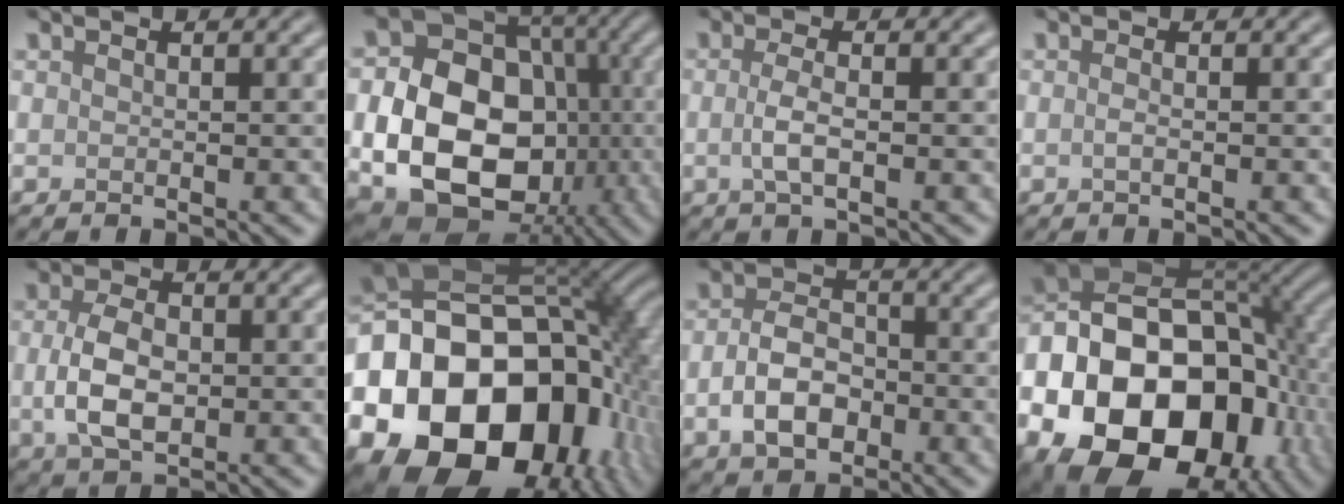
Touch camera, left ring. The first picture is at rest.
{"total": 13.9, "force": [-2.7, 10.4, 8.8], "torque": [-0.146, -0.020, -0.052]}
{"total": 2.3, "force": [-0.2, 0.7, 2.2], "torque": [-0.047, -0.001, -0.009]}
{"total": 0.7, "force": [-0.2, 0.2, 0.7], "torque": [-0.016, -0.001, -0.004]}
{"total": 4.8, "force": [-0.2, 3.0, 3.8], "torque": [-0.081, -0.001, -0.003]}
{"total": 21.9, "force": [-6.7, 15.8, 13.7], "torque": [-0.271, -0.014, -0.115]}
{"total": 4.8, "force": [-1.3, 3.1, 3.4], "torque": [-0.065, 0.000, -0.030]}
{"total": 20.2, "force": [-6.9, 14.0, 12.8], "torque": [-0.238, -0.006, -0.121]}